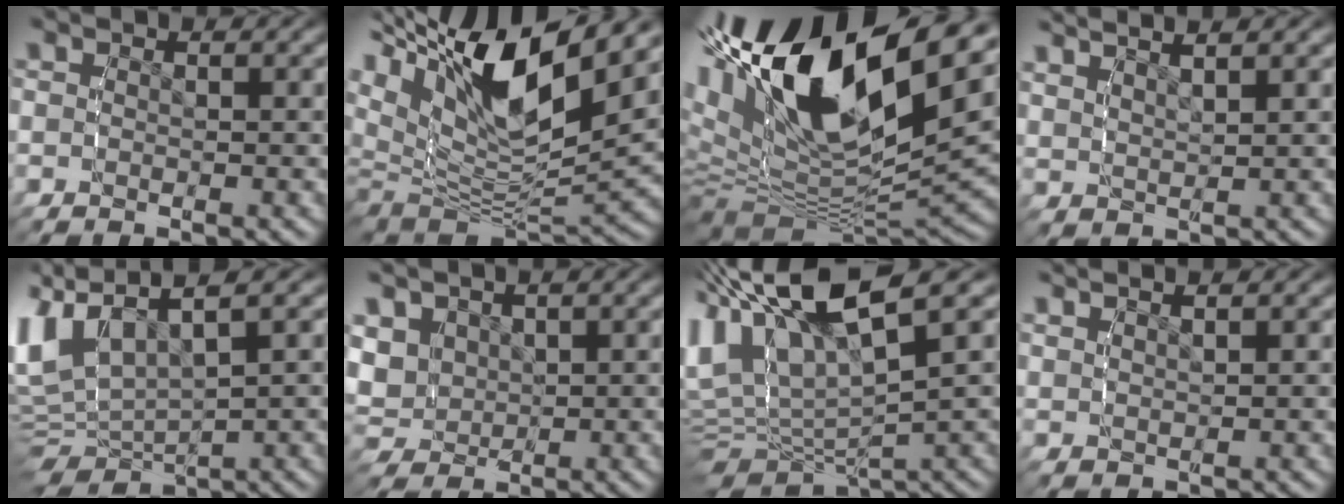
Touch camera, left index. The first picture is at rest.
{"total": 15.1, "force": [3.5, 9.6, 11.0], "torque": [-0.214, -0.021, 0.064]}
{"total": 20.5, "force": [4.2, 12.7, 15.5], "torque": [-0.303, -0.022, 0.077]}
{"total": 3.8, "force": [3.3, 0.7, 1.8], "torque": [-0.033, 0.001, 0.066]}
{"total": 10.1, "force": [1.5, 7.2, 6.9], "torque": [-0.157, -0.016, 0.032]}
{"total": 5.8, "force": [1.9, 4.8, 2.5], "torque": [-0.079, -0.021, 0.047]}
{"total": 11.7, "force": [2.9, 7.1, 8.8], "torque": [-0.186, -0.013, 0.055]}
{"total": 2.8, "force": [2.5, 0.2, 1.1], "torque": [-0.015, 0.003, 0.053]}